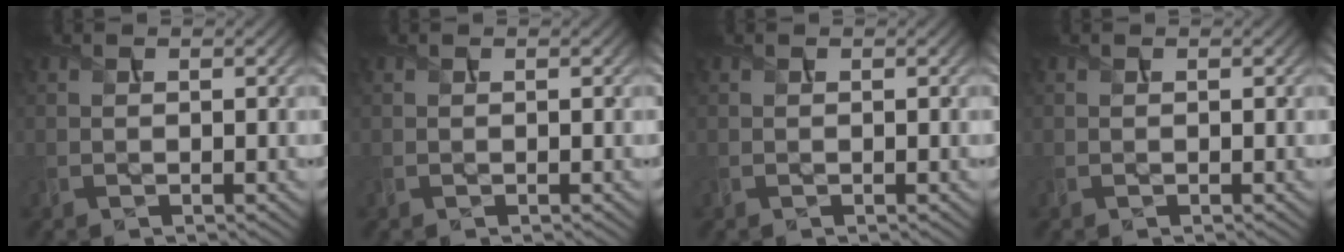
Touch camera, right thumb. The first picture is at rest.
{"total": 0.0}
{"total": 0.0}
{"total": 0.0}